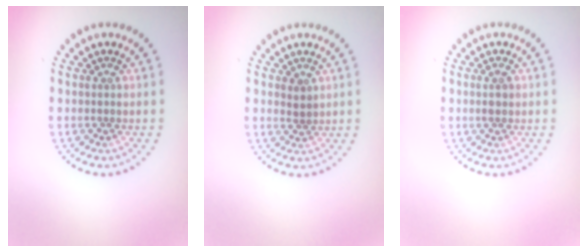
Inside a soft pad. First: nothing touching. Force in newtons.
{"total": 0.7, "press": 0.5, "slide": 0.5}
{"total": 1.1, "press": 1.1, "slide": 0.1}